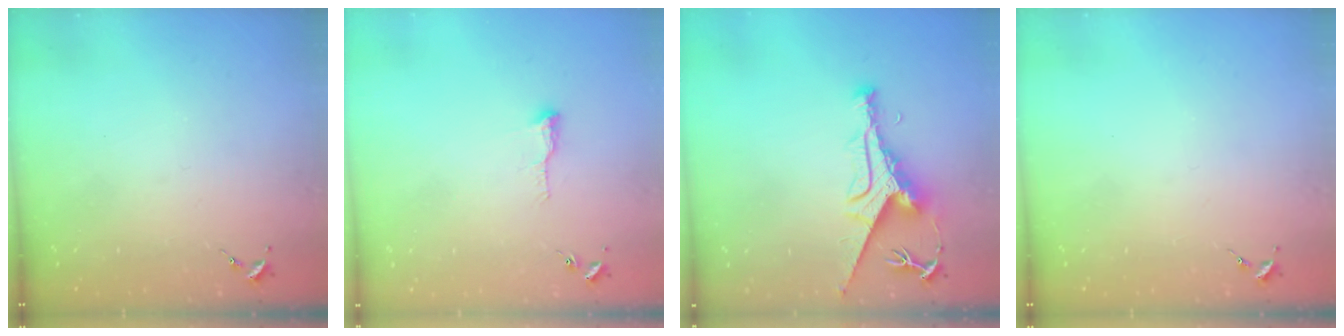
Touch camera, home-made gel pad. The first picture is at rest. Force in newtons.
{"total": 6.8, "press": 6.7, "slide": 0.7}
{"total": 8.8, "press": 8.7, "slide": 1.0}
{"total": 0.0}